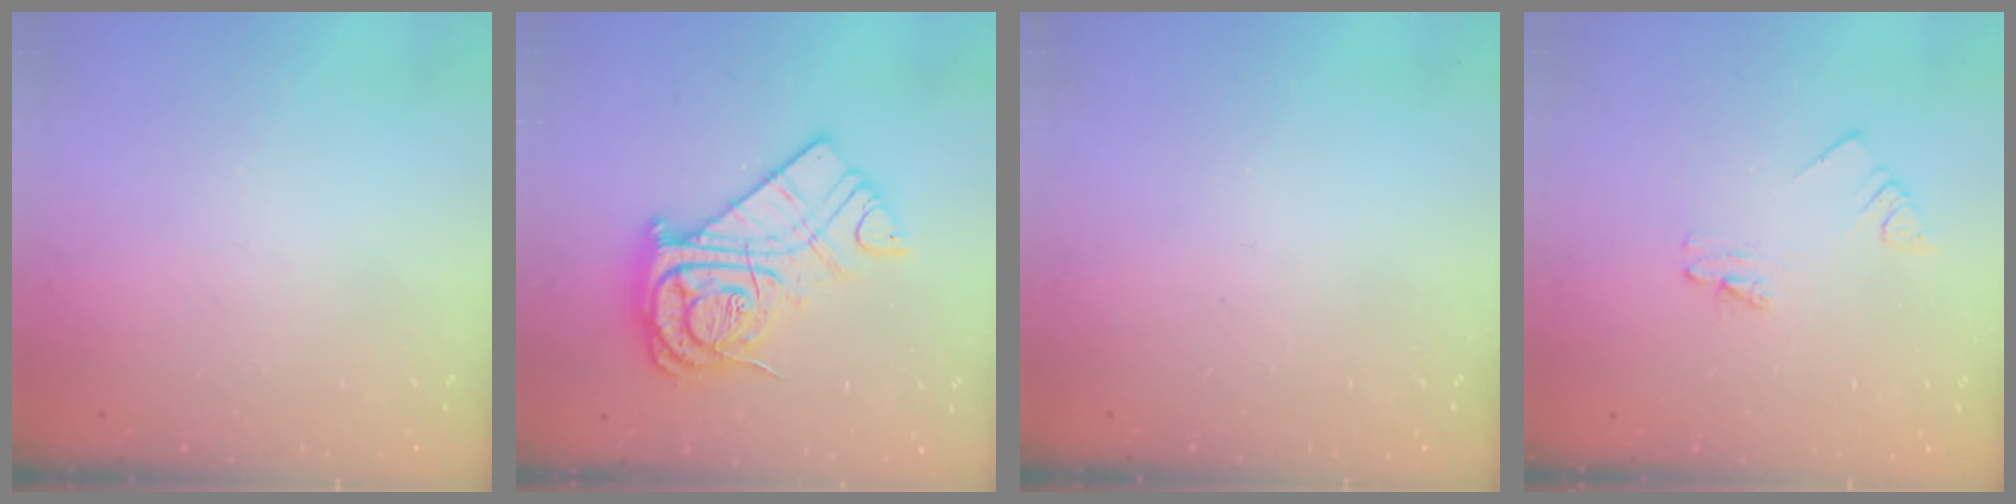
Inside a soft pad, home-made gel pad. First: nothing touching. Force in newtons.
{"total": 16.8, "press": 16.7, "slide": 1.7}
{"total": 0.0}
{"total": 1.1, "press": 1.1, "slide": 0.0}